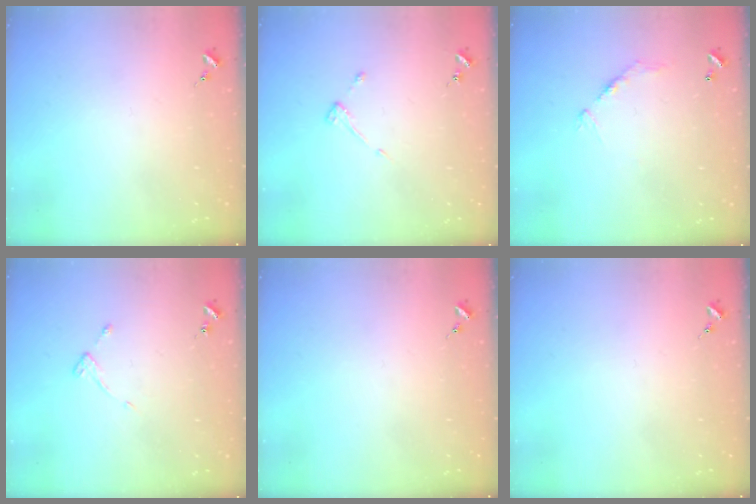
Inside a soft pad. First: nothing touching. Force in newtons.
{"total": 2.9, "press": 2.9, "slide": 0.5}
{"total": 9.1, "press": 9.1, "slide": 0.8}
{"total": 3.6, "press": 3.6, "slide": 0.6}
{"total": 0.0}
{"total": 0.0}